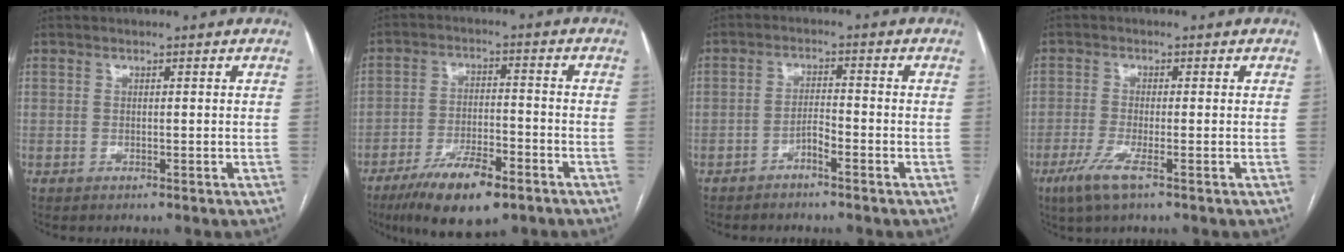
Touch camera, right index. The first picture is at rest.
{"total": 11.8, "force": [-7.5, 3.3, 8.4], "torque": [-0.146, -0.012, -0.124]}
{"total": 2.7, "force": [-2.0, 0.1, 1.8], "torque": [-0.032, 0.005, -0.038]}
{"total": 4.9, "force": [-2.7, 0.3, 4.0], "torque": [-0.085, -0.014, -0.056]}